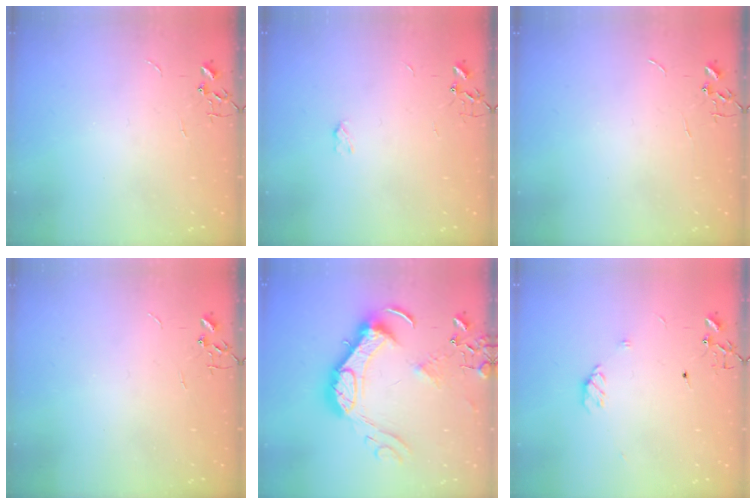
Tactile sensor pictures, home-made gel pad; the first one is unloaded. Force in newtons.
{"total": 2.6, "press": 2.6, "slide": 0.5}
{"total": 0.0}
{"total": 0.0}
{"total": 18.9, "press": 18.8, "slide": 1.7}
{"total": 6.9, "press": 6.9, "slide": 0.7}